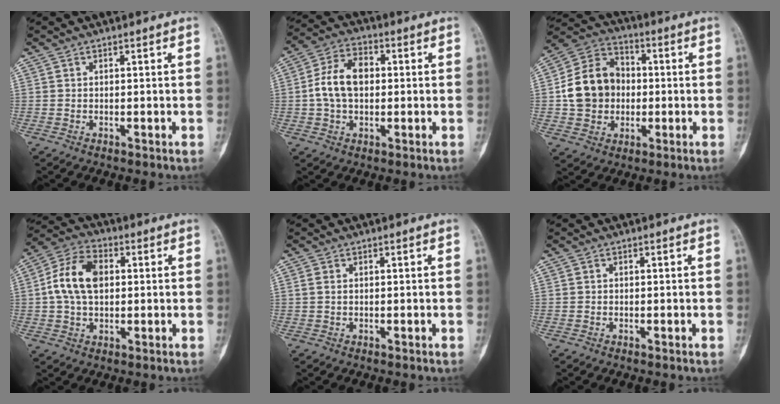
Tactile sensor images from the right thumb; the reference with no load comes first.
{"total": 9.6, "force": [0.4, 6.3, 7.2], "torque": [-0.130, 0.024, 0.003]}
{"total": 14.2, "force": [-0.3, 11.8, 7.8], "torque": [-0.120, 0.029, -0.006]}
{"total": 11.1, "force": [1.3, 7.2, 8.3], "torque": [-0.154, 0.024, 0.021]}
{"total": 0.9, "force": [0.2, 0.4, 0.8], "torque": [-0.022, -0.002, 0.003]}
{"total": 0.0}